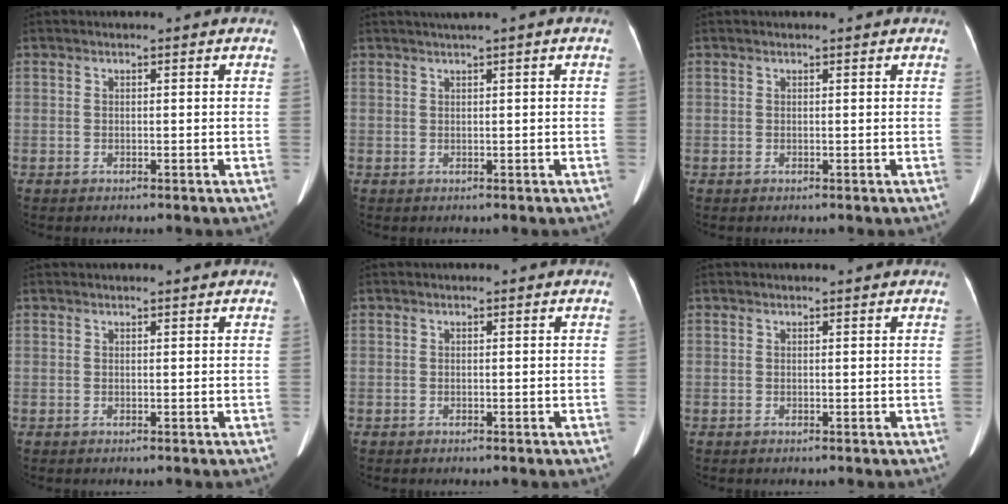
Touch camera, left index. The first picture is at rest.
{"total": 2.0, "force": [1.1, -0.4, 1.7], "torque": [-0.037, 0.009, 0.025]}
{"total": 0.7, "force": [0.6, 0.1, 0.3], "torque": [-0.006, 0.006, 0.009]}
{"total": 1.6, "force": [1.5, 0.2, 0.5], "torque": [-0.008, 0.018, 0.021]}
{"total": 0.0}
{"total": 1.0, "force": [0.9, 0.1, 0.4], "torque": [-0.007, 0.007, 0.013]}